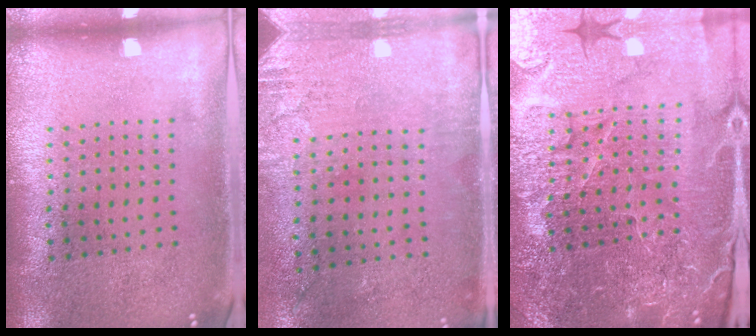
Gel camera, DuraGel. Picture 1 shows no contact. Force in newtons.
{"total": 2.8, "press": 2.3, "slide": 1.6}
{"total": 4.9, "press": 4.7, "slide": 1.4}